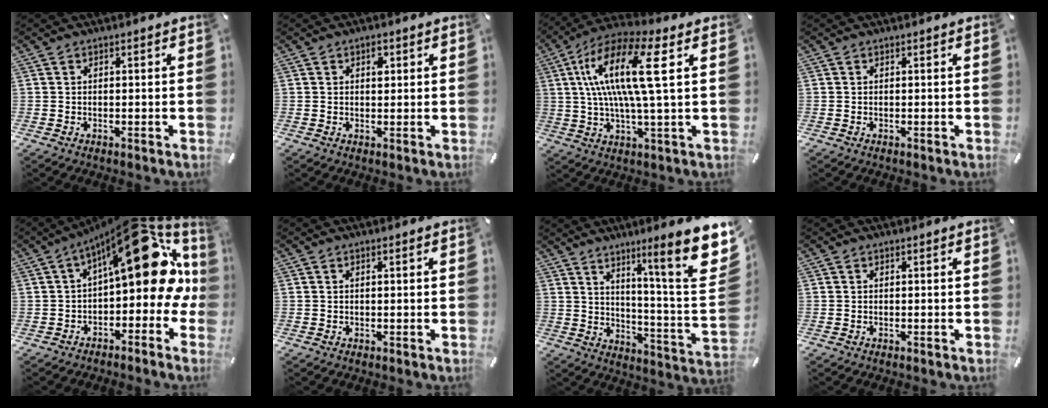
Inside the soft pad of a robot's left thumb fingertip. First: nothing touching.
{"total": 1.9, "force": [0.7, 1.2, 1.3], "torque": [-0.012, -0.002, 0.009]}
{"total": 16.6, "force": [3.9, 3.2, 15.8], "torque": [-0.331, -0.008, 0.051]}
{"total": 0.0}
{"total": 22.5, "force": [7.7, 10.5, 18.3], "torque": [-0.238, -0.061, 0.129]}
{"total": 0.7, "force": [0.0, 0.1, 0.6], "torque": [-0.013, 0.000, 0.000]}
{"total": 17.2, "force": [9.9, 1.8, 13.9], "torque": [-0.206, -0.082, 0.142]}
{"total": 0.0}